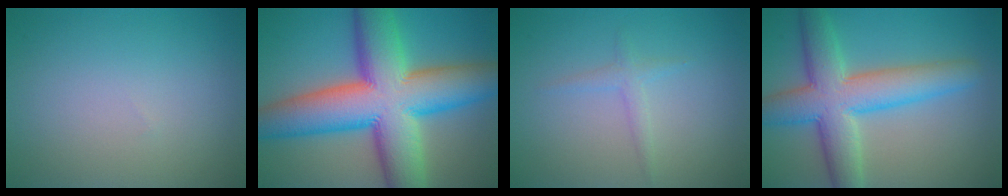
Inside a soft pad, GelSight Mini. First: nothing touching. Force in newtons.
{"total": 15.7, "press": 15.7, "slide": 0.5}
{"total": 1.3, "press": 1.3, "slide": 0.1}
{"total": 8.3, "press": 8.3, "slide": 0.2}